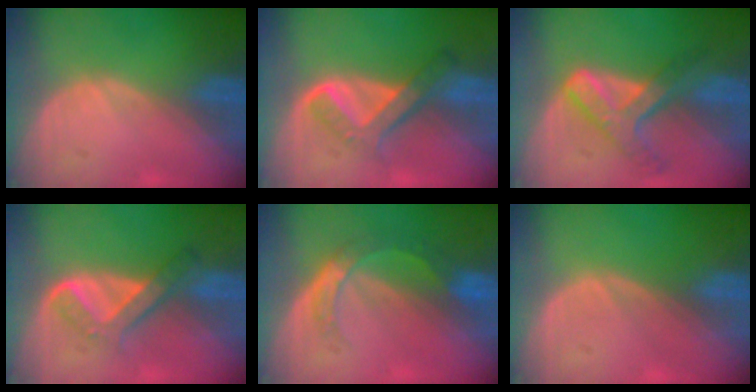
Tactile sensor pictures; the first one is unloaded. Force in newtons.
{"total": 6.1, "press": 5.4, "slide": 2.8}
{"total": 7.4, "press": 6.2, "slide": 4.1}
{"total": 5.1, "press": 4.9, "slide": 1.2}
{"total": 5.4, "press": 4.8, "slide": 2.5}
{"total": 0.0}